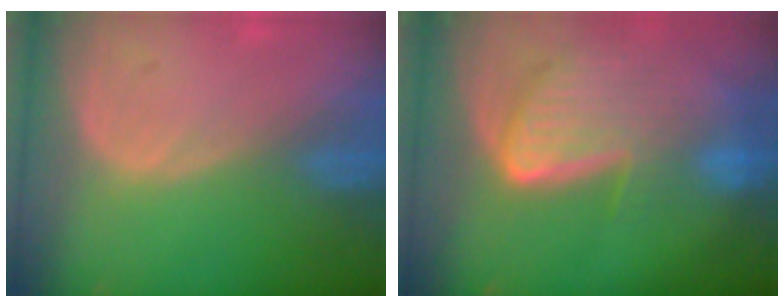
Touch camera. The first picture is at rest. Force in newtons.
{"total": 9.4, "press": 8.1, "slide": 4.9}